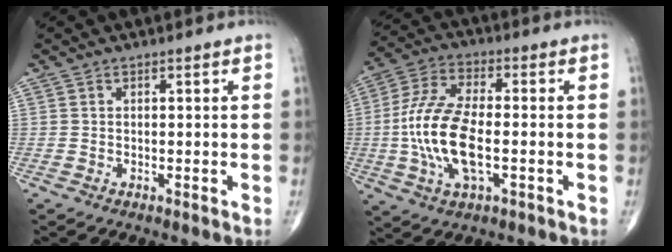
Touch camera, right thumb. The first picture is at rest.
{"total": 14.7, "force": [-2.2, 6.3, 13.0], "torque": [-0.275, 0.014, -0.044]}